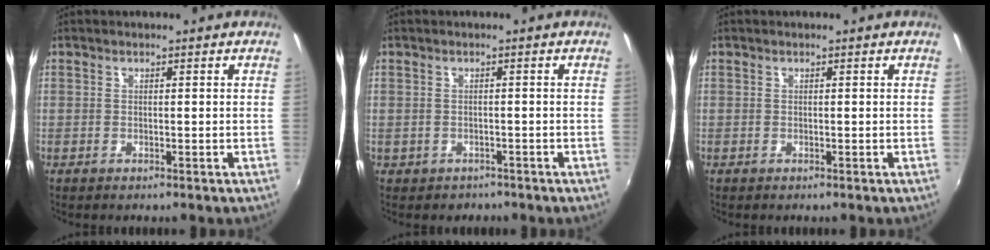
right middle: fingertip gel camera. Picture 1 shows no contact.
{"total": 1.7, "force": [-1.0, 1.3, 0.1], "torque": [-0.009, -0.002, -0.010]}
{"total": 0.0}